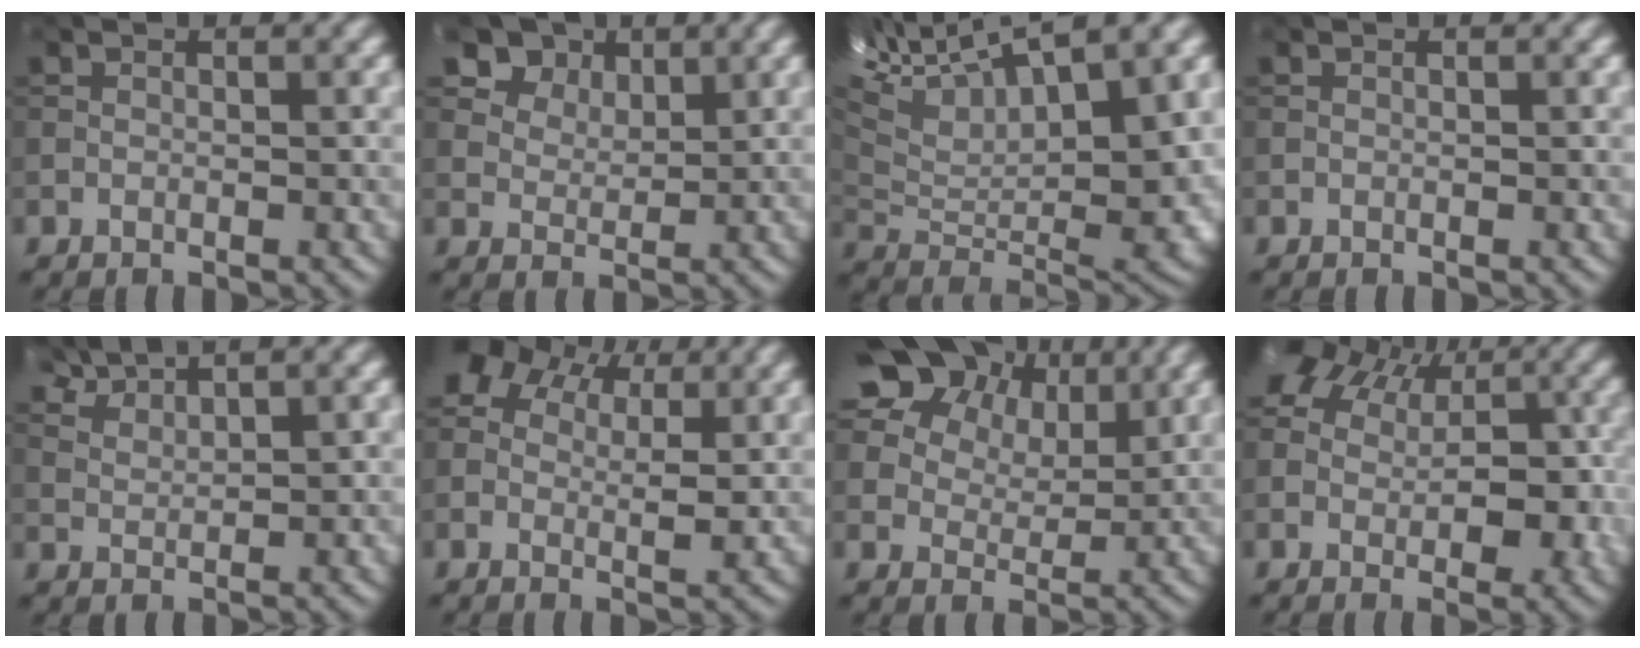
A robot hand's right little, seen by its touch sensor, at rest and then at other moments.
{"total": 7.0, "force": [4.8, 4.2, 2.8], "torque": [-0.074, -0.009, 0.084]}
{"total": 15.5, "force": [7.9, 6.1, 11.8], "torque": [-0.241, 0.023, 0.151]}
{"total": 0.0}
{"total": 3.5, "force": [3.1, 0.7, 1.5], "torque": [-0.037, 0.008, 0.063]}
{"total": 6.1, "force": [3.2, 3.7, 3.5], "torque": [-0.060, 0.006, 0.048]}
{"total": 17.1, "force": [10.4, 10.9, 8.1], "torque": [-0.192, 0.041, 0.203]}
{"total": 10.5, "force": [2.0, 7.4, 7.2], "torque": [-0.095, 0.007, 0.036]}